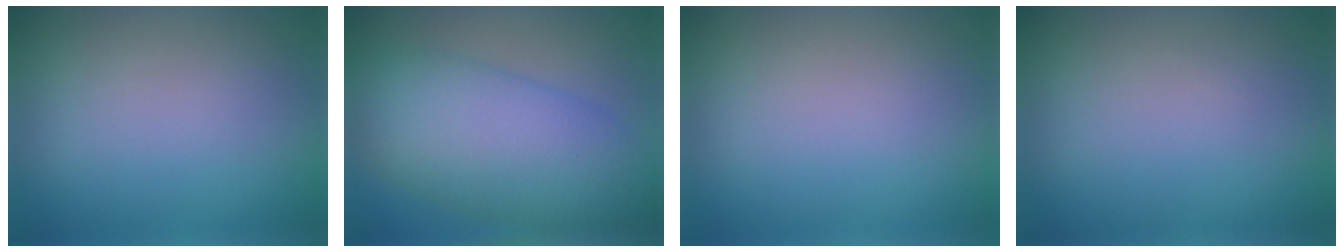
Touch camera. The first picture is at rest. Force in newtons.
{"total": 10.4, "press": 10.4, "slide": 0.1}
{"total": 0.0}
{"total": 0.0}